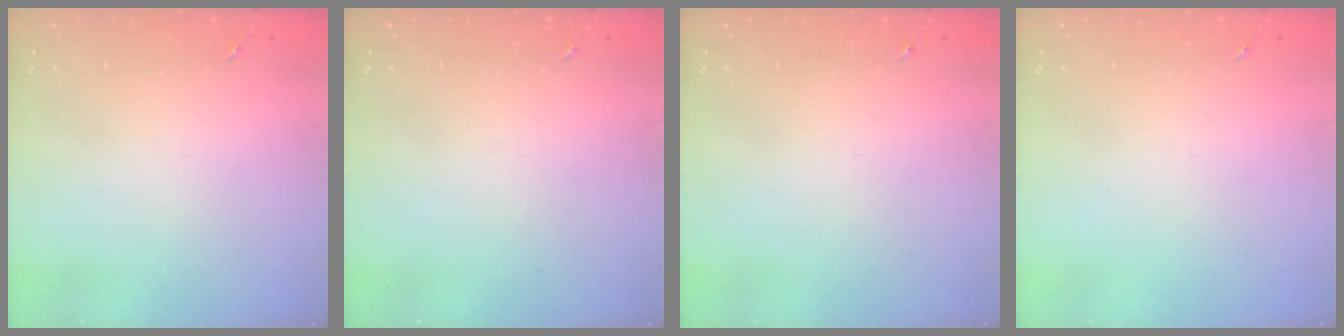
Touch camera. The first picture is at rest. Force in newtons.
{"total": 0.0}
{"total": 0.0}
{"total": 0.0}